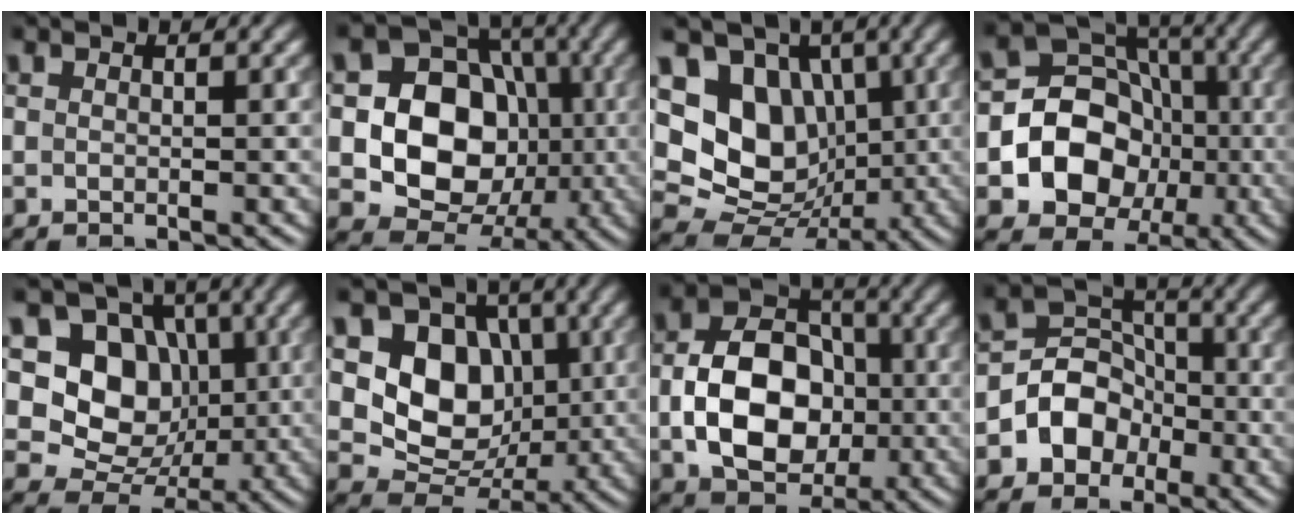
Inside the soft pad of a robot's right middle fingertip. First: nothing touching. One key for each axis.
{"total": 11.3, "fx": -1.2, "fy": 9.3, "fz": 6.4, "tx": -0.091, "ty": -0.003, "tz": -0.044}
{"total": 11.6, "fx": 2.0, "fy": 9.8, "fz": 6.0, "tx": -0.108, "ty": 0.029, "tz": 0.008}
{"total": 9.9, "fx": -1.9, "fy": 8.5, "fz": 4.6, "tx": -0.060, "ty": 0.001, "tz": -0.060}
{"total": 9.4, "fx": 1.7, "fy": 7.9, "fz": 4.8, "tx": -0.075, "ty": 0.003, "tz": 0.007}
{"total": 8.1, "fx": 1.3, "fy": 6.6, "fz": 4.5, "tx": -0.075, "ty": -0.012, "tz": 0.011}
{"total": 9.2, "fx": -1.4, "fy": 6.7, "fz": 6.2, "tx": -0.110, "ty": 0.003, "tz": -0.025}
{"total": 5.0, "fx": -2.0, "fy": 4.2, "fz": 1.8, "tx": 0.005, "ty": 0.011, "tz": -0.059}